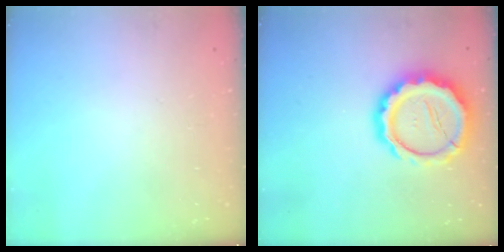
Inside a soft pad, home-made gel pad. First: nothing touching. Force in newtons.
{"total": 15.6, "press": 15.4, "slide": 2.8}